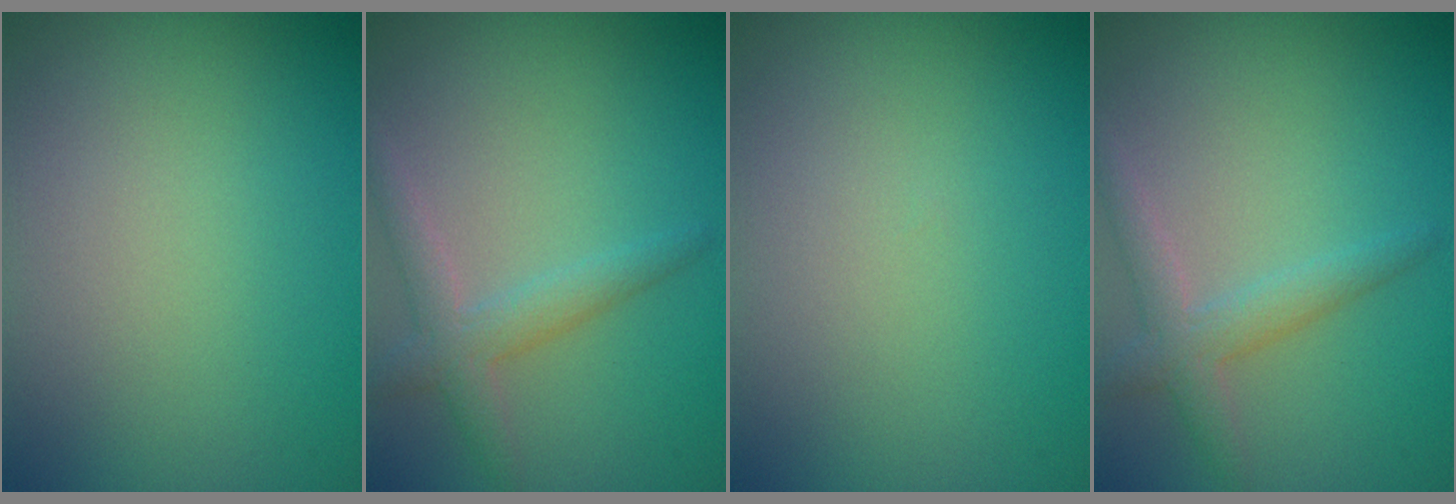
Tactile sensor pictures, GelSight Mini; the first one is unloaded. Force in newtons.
{"total": 2.6, "press": 2.6, "slide": 0.1}
{"total": 0.0}
{"total": 2.6, "press": 2.6, "slide": 0.1}